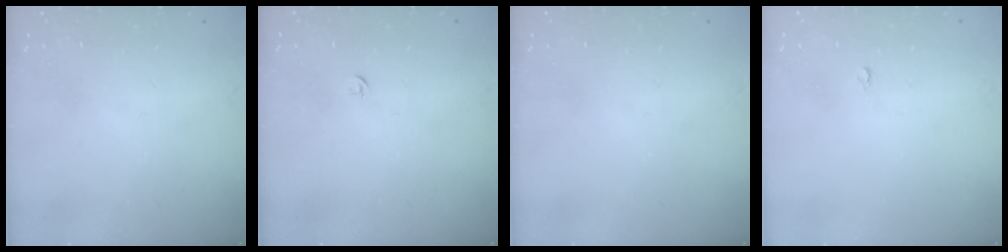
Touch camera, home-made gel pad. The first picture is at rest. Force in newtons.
{"total": 2.7, "press": 2.6, "slide": 0.6}
{"total": 0.0}
{"total": 2.0, "press": 2.0, "slide": 0.4}